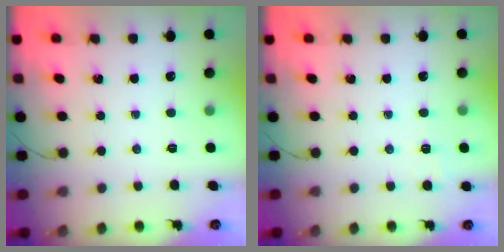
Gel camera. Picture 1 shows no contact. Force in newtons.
{"total": 1.4, "press": 0.2, "slide": 1.4}